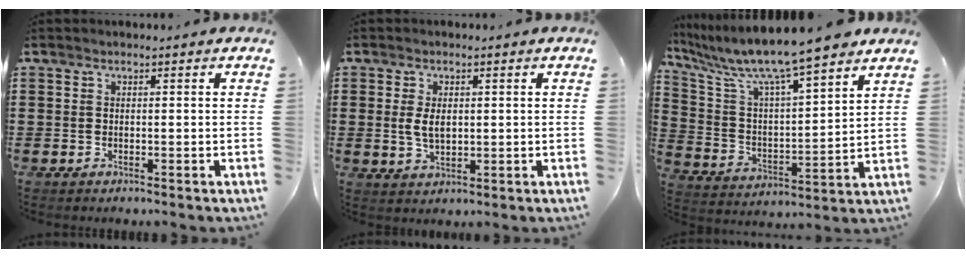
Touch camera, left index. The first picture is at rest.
{"total": 3.7, "force": [0.4, 2.0, 3.1], "torque": [-0.071, 0.006, 0.004]}
{"total": 9.3, "force": [8.3, 0.0, 4.2], "torque": [-0.119, -0.058, 0.136]}